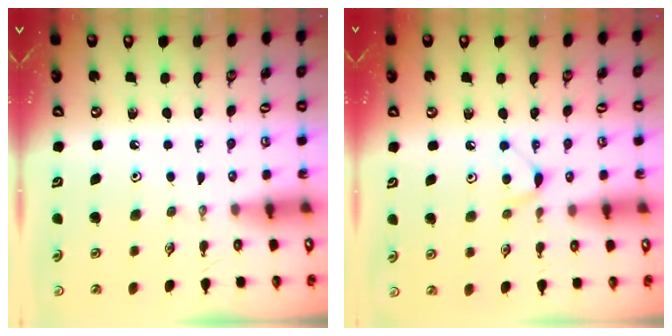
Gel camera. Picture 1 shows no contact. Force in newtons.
{"total": 5.9, "press": 5.8, "slide": 0.8}